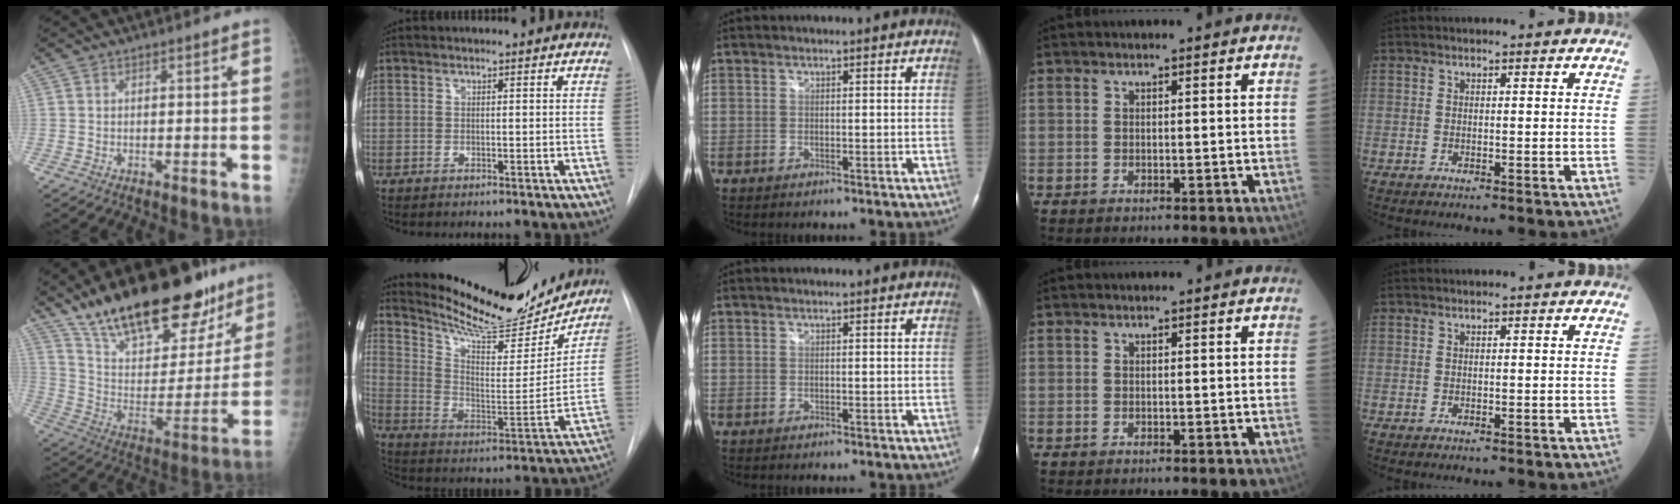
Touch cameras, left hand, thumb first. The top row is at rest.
{"thumb": {"total": 30.5, "force": [21.8, 11.8, 17.7], "torque": [-0.240, -0.068, 0.351]}, "index": {"total": 21.9, "force": [20.2, 4.6, 7.0], "torque": [-0.120, -0.040, 0.298]}}